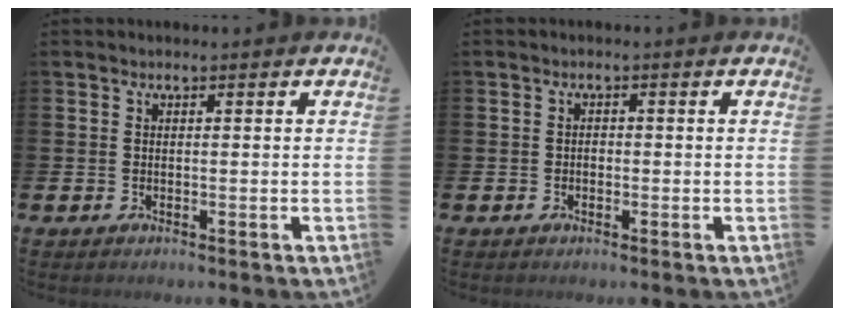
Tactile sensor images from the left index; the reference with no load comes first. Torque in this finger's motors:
{"motor_torque": [-0.11, -0.05, 0.02, 0.02]}